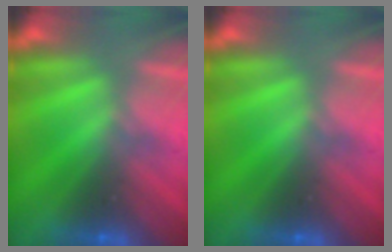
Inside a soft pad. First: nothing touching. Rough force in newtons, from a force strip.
{"total": 0.0}